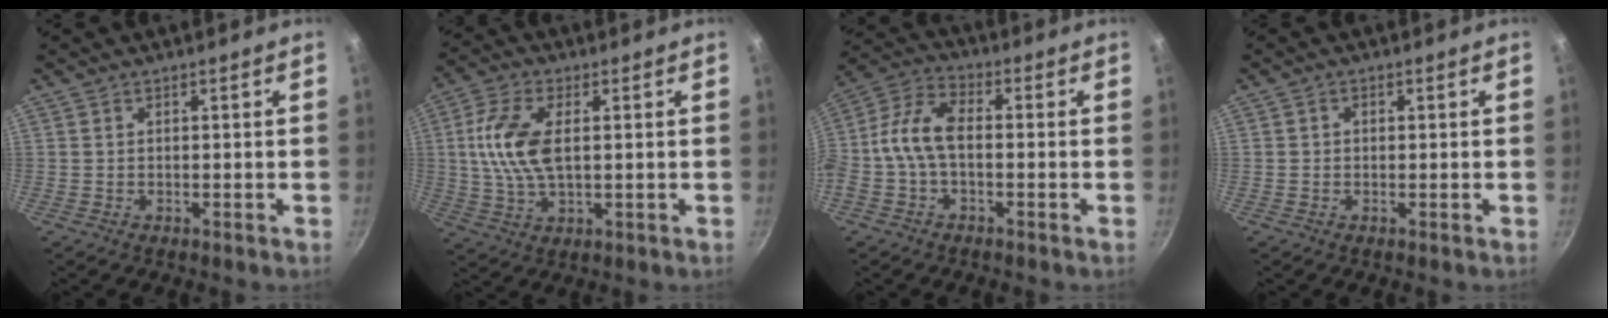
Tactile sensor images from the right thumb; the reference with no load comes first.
{"total": 10.9, "force": [1.4, 5.6, 9.2], "torque": [-0.184, 0.007, 0.024]}
{"total": 9.3, "force": [-1.3, 5.3, 7.5], "torque": [-0.157, 0.041, -0.042]}
{"total": 1.1, "force": [0.0, 0.9, 0.5], "torque": [-0.007, 0.004, -0.001]}